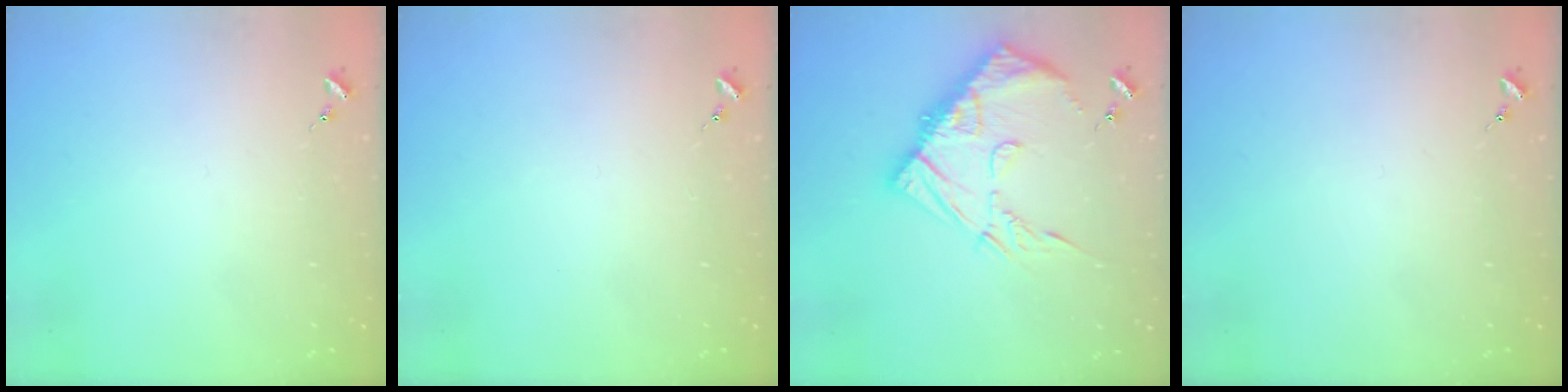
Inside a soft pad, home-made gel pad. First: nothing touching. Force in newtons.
{"total": 0.0}
{"total": 16.8, "press": 16.7, "slide": 1.7}
{"total": 0.0}